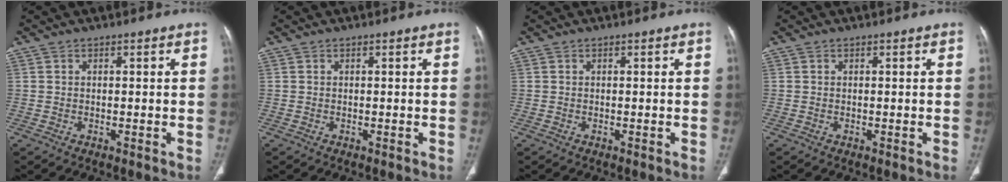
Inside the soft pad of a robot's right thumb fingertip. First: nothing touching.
{"total": 0.0}
{"total": 0.0}
{"total": 0.0}